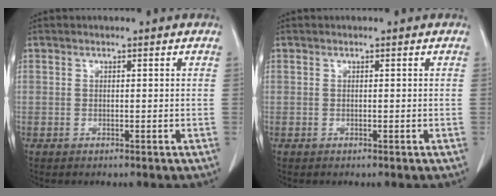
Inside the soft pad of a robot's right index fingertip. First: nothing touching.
{"total": 0.0}